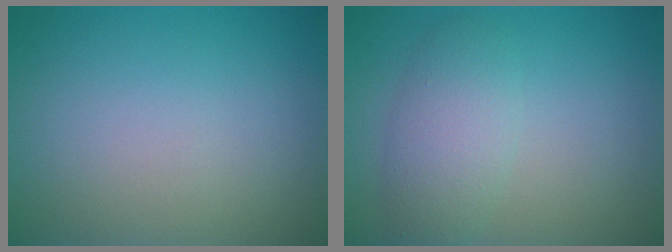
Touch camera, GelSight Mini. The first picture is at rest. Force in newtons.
{"total": 3.5, "press": 3.5, "slide": 0.2}